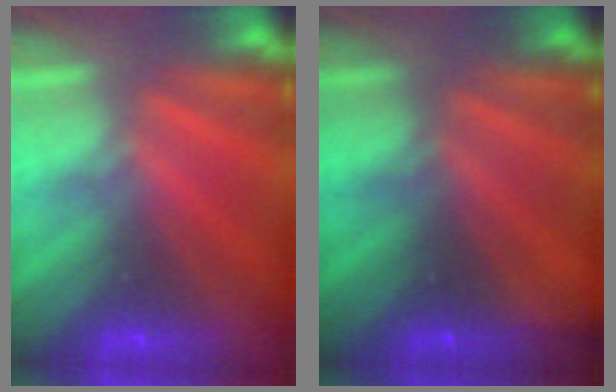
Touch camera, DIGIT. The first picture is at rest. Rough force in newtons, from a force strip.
{"total": 1.8}